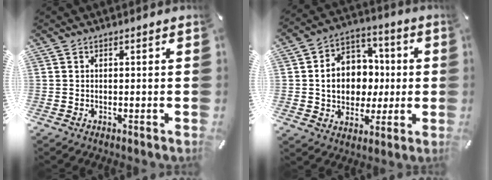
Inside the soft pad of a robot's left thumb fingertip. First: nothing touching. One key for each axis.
{"total": 12.9, "fx": -0.5, "fy": 11.1, "fz": 6.5, "tx": -0.115, "ty": 0.017, "tz": 0.000}